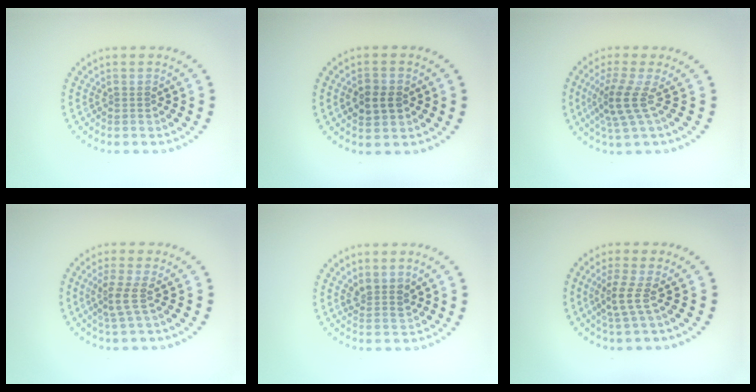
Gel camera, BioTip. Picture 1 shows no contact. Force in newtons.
{"total": 2.6, "press": 2.6, "slide": 0.0}
{"total": 3.2, "press": 2.2, "slide": 2.4}
{"total": 2.4, "press": 1.7, "slide": 1.7}
{"total": 1.9, "press": 1.5, "slide": 1.1}
{"total": 2.3, "press": 1.6, "slide": 1.7}